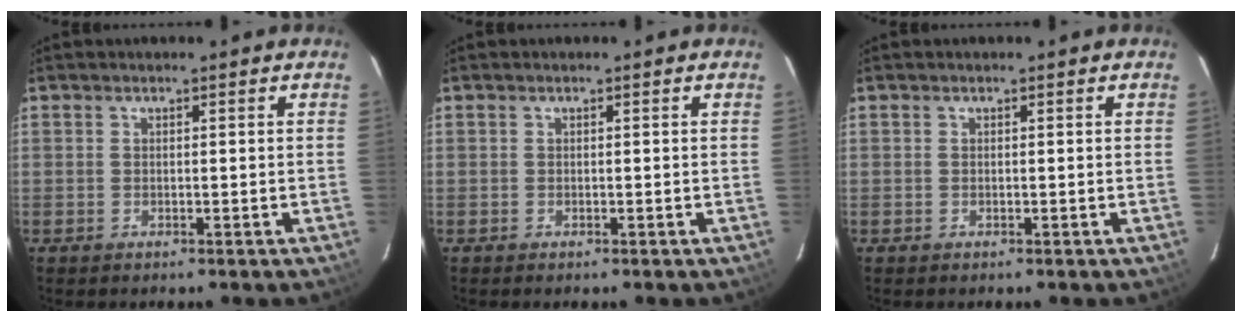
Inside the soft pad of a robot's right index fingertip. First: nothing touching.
{"total": 0.0}
{"total": 0.0}